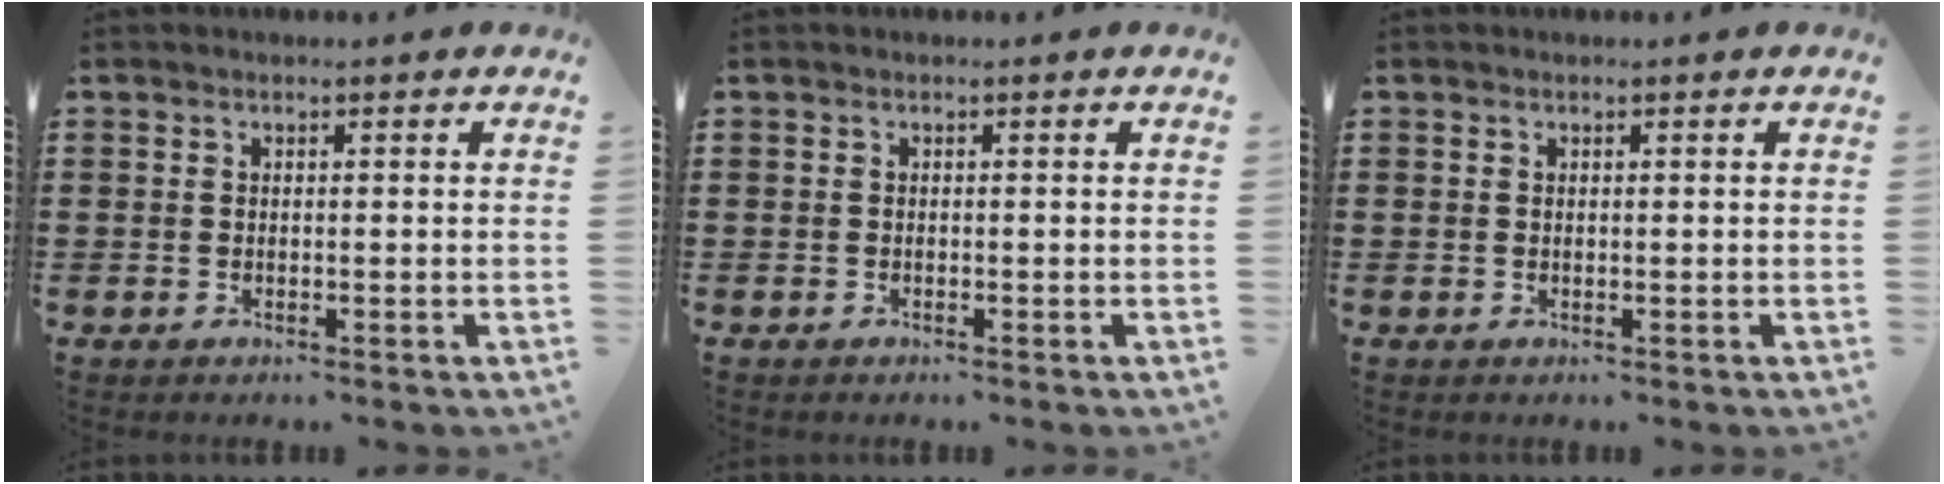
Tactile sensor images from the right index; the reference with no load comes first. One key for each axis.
{"total": 0.0}
{"total": 0.0}